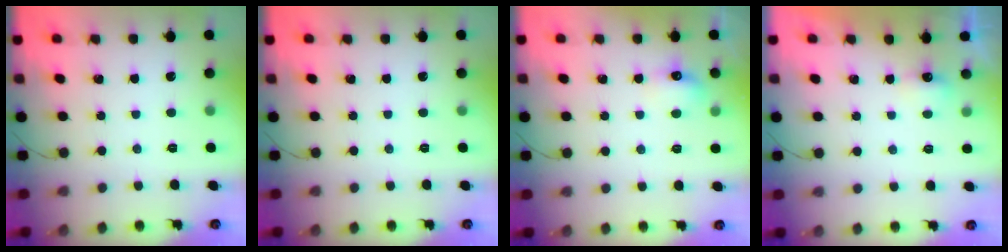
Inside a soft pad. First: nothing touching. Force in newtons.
{"total": 0.0}
{"total": 6.0, "press": 5.9, "slide": 1.2}
{"total": 3.4, "press": 3.3, "slide": 0.8}